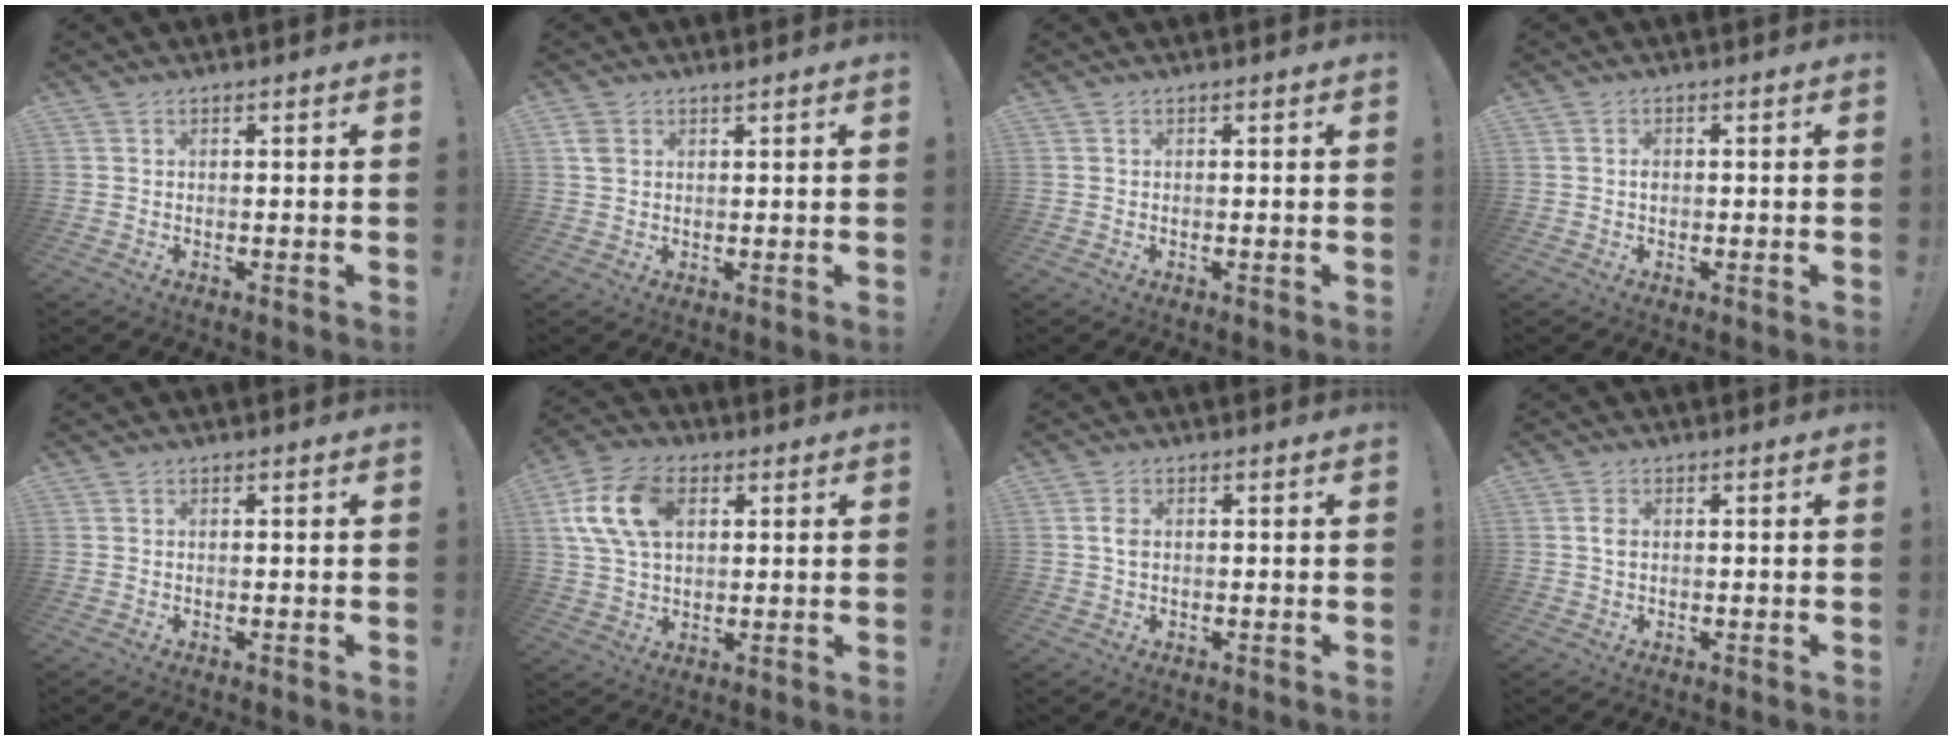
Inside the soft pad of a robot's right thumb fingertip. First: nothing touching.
{"total": 2.6, "force": [1.6, 1.4, 1.5], "torque": [-0.024, -0.004, 0.029]}
{"total": 0.0}
{"total": 0.8, "force": [-0.2, 0.6, 0.6], "torque": [-0.016, 0.004, -0.003]}
{"total": 0.0}
{"total": 15.5, "force": [4.4, 10.1, 10.9], "torque": [-0.205, 0.008, 0.087]}
{"total": 2.4, "force": [0.2, 1.5, 1.8], "torque": [-0.028, 0.003, 0.002]}
{"total": 2.0, "force": [0.2, 1.3, 1.5], "torque": [-0.023, 0.002, 0.001]}